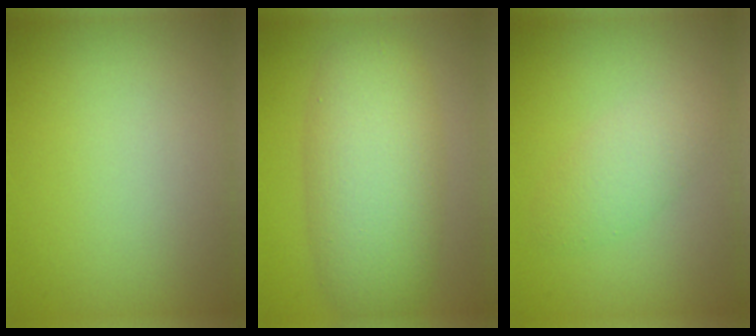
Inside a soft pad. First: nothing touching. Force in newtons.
{"total": 7.5, "press": 7.4, "slide": 0.4}
{"total": 2.5, "press": 2.5, "slide": 0.2}